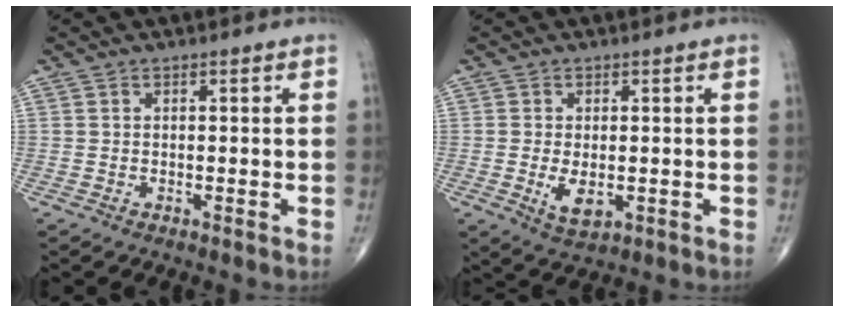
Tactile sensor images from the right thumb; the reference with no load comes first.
{"total": 4.6, "force": [-0.7, 2.5, 3.8], "torque": [-0.065, -0.009, -0.005]}